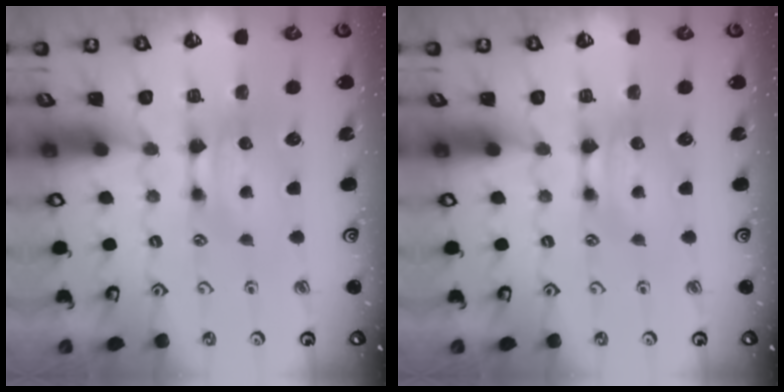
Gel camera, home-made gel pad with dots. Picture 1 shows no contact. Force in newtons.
{"total": 0.0}